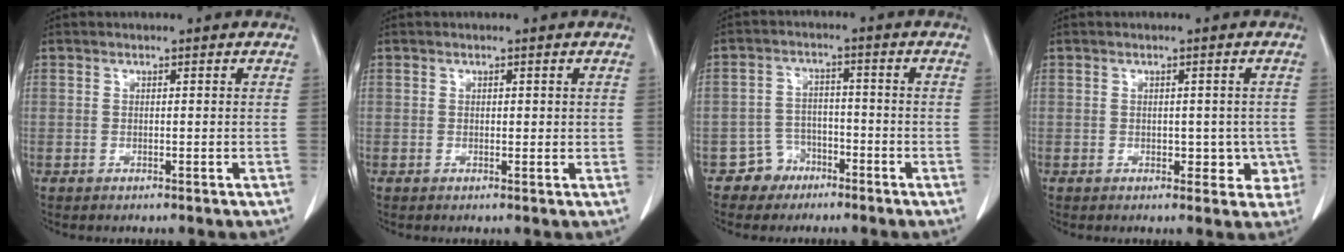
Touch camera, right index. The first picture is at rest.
{"total": 1.2, "force": [0.3, 0.8, 0.8], "torque": [-0.006, 0.000, 0.004]}
{"total": 4.6, "force": [-2.9, 3.5, -0.1], "torque": [0.008, 0.014, -0.048]}
{"total": 3.9, "force": [-0.7, 2.6, 2.8], "torque": [-0.015, 0.009, -0.001]}